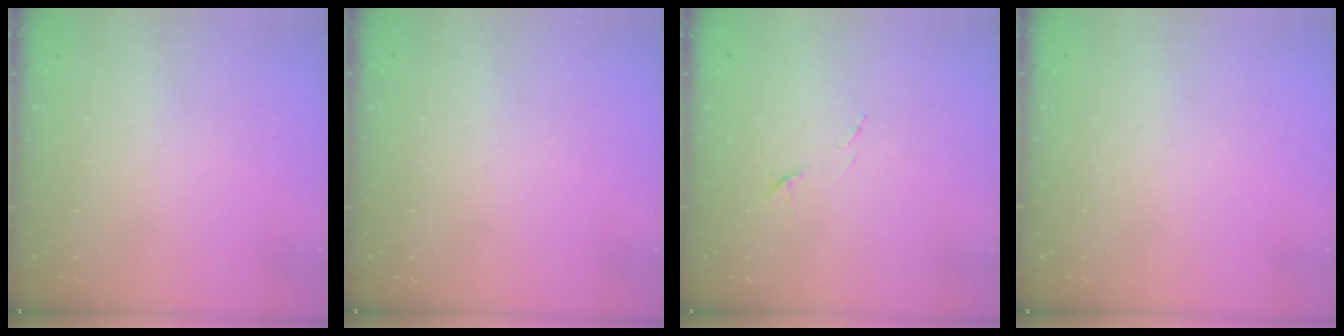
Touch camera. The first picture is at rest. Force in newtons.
{"total": 0.0}
{"total": 6.8, "press": 6.8, "slide": 0.8}
{"total": 0.0}